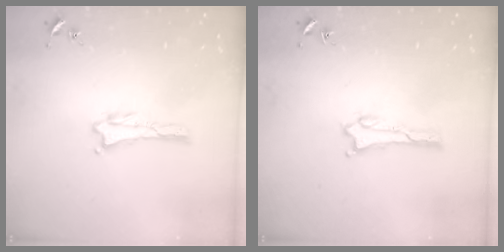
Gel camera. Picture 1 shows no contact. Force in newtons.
{"total": 0.8, "press": 0.8, "slide": 0.2}